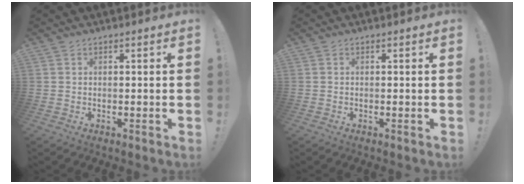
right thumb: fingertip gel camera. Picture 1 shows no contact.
{"total": 0.0}